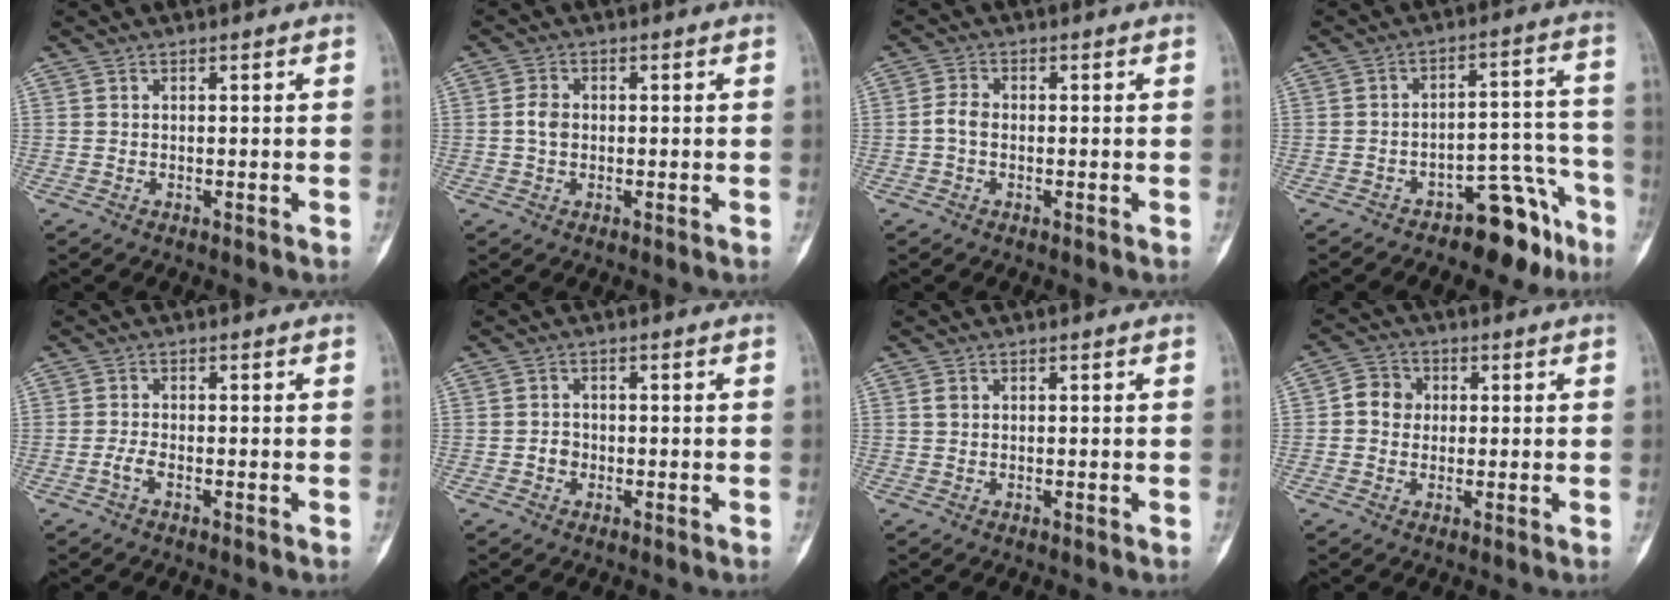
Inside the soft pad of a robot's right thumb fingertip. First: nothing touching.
{"total": 2.7, "force": [-0.1, 2.1, 1.8], "torque": [-0.029, 0.005, -0.007]}
{"total": 2.6, "force": [-0.5, 1.8, 1.9], "torque": [-0.035, 0.007, -0.017]}
{"total": 10.2, "force": [-7.2, 4.6, 5.5], "torque": [-0.035, 0.094, -0.104]}
{"total": 1.7, "force": [-0.9, 0.5, 1.4], "torque": [-0.035, 0.003, -0.020]}
{"total": 1.8, "force": [-0.6, 1.6, 0.7], "torque": [-0.002, 0.006, -0.013]}
{"total": 0.8, "force": [0.3, 0.6, 0.4], "torque": [-0.004, 0.005, 0.005]}
{"total": 5.0, "force": [0.3, 4.6, 2.1], "torque": [-0.015, 0.010, -0.004]}